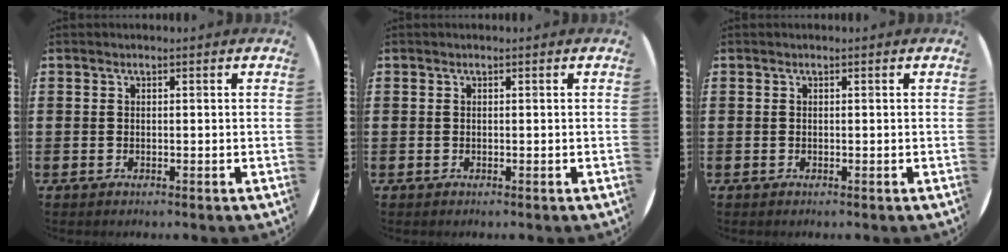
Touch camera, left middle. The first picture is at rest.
{"total": 0.0}
{"total": 0.0}